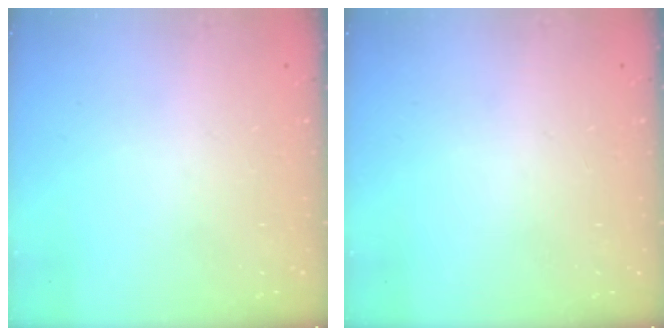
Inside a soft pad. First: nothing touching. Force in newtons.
{"total": 0.0}